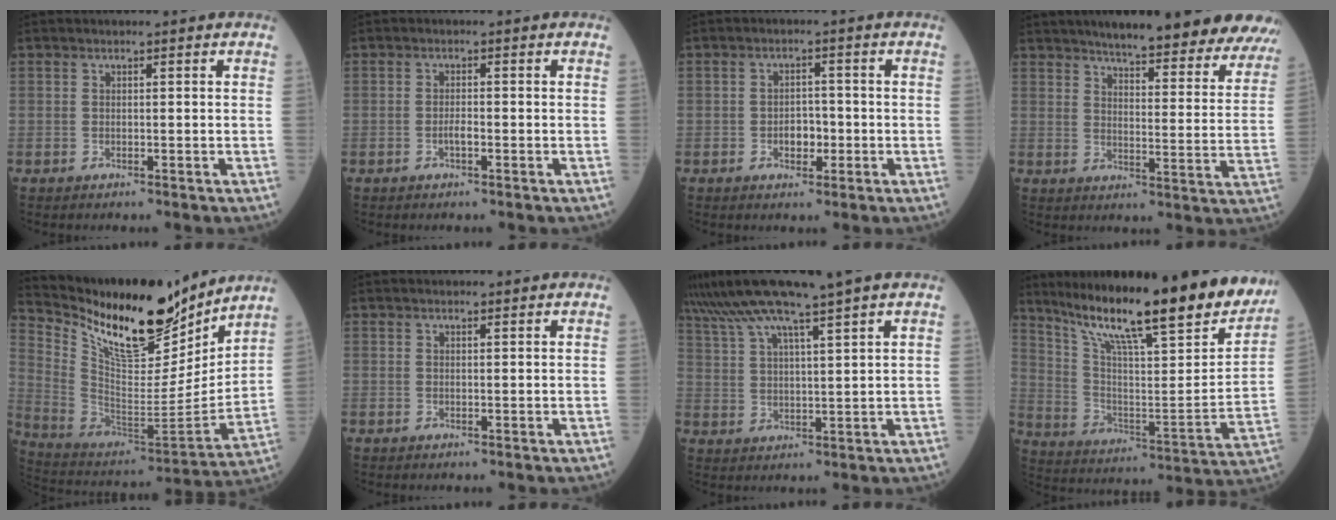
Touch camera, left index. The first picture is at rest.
{"total": 1.4, "force": [-0.6, 0.4, 1.2], "torque": [-0.024, 0.002, -0.011]}
{"total": 3.2, "force": [-1.0, 2.0, 2.3], "torque": [-0.035, 0.006, -0.014]}
{"total": 25.4, "force": [22.8, 3.2, 10.6], "torque": [-0.127, -0.056, 0.268]}
{"total": 20.5, "force": [16.6, 5.8, 10.6], "torque": [-0.202, -0.021, 0.295]}
{"total": 1.0, "force": [1.0, 0.3, 0.3], "torque": [-0.011, 0.013, 0.017]}
{"total": 10.7, "force": [8.6, -1.3, 6.2], "torque": [-0.115, 0.017, 0.153]}
{"total": 28.2, "force": [23.0, 2.9, 16.1], "torque": [-0.265, -0.050, 0.331]}